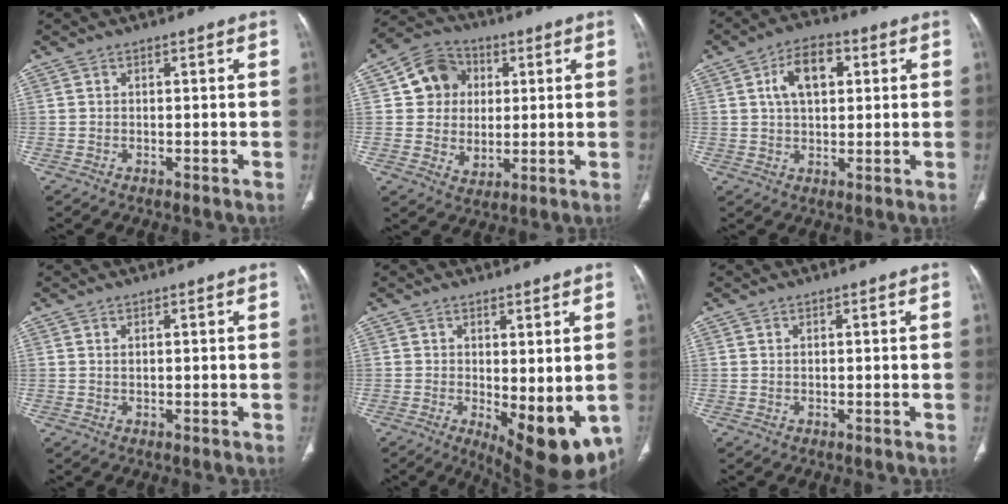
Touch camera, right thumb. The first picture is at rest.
{"total": 11.4, "force": [2.5, 10.0, 4.7], "torque": [-0.036, -0.004, 0.041]}
{"total": 8.8, "force": [2.5, 5.1, 6.7], "torque": [-0.100, 0.008, 0.037]}
{"total": 0.8, "force": [0.3, 0.3, 0.6], "torque": [-0.012, -0.001, 0.007]}
{"total": 12.2, "force": [-2.4, 4.8, 11.0], "torque": [-0.129, -0.025, -0.014]}
{"total": 0.0}